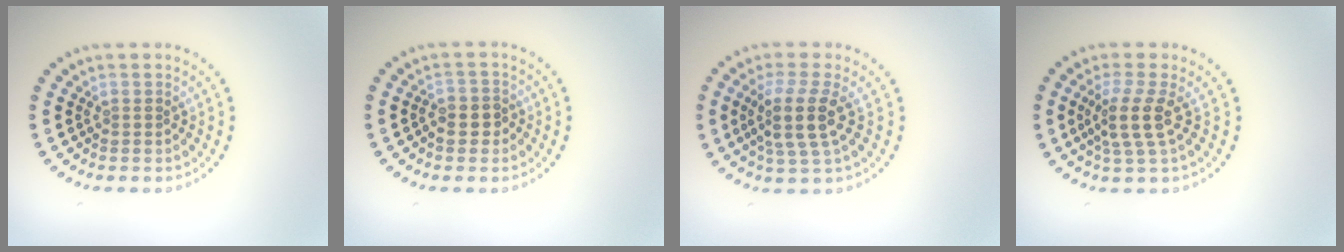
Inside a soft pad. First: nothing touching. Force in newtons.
{"total": 2.4, "press": 2.3, "slide": 0.8}
{"total": 3.8, "press": 3.1, "slide": 2.3}
{"total": 3.2, "press": 2.5, "slide": 2.0}